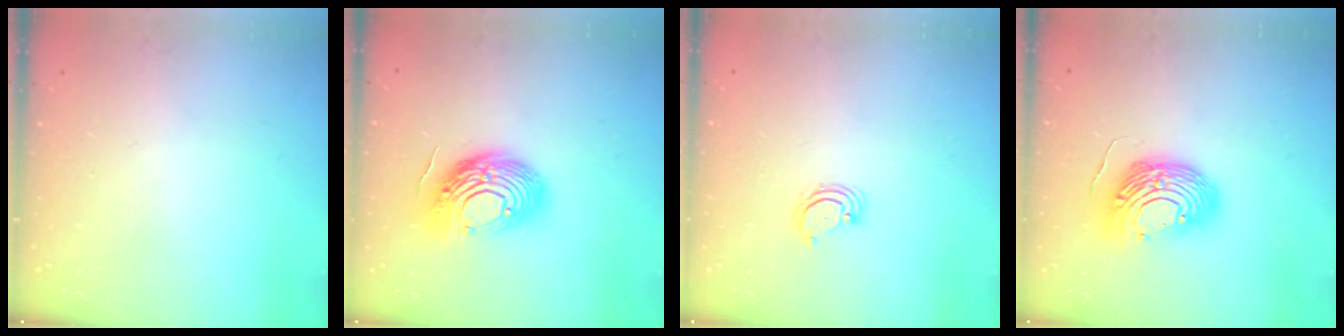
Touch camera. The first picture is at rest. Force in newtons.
{"total": 16.9, "press": 16.9, "slide": 1.2}
{"total": 3.1, "press": 3.1, "slide": 0.3}
{"total": 14.0, "press": 13.9, "slide": 2.3}